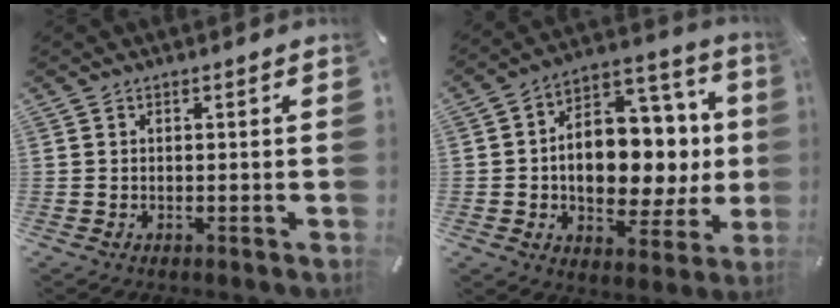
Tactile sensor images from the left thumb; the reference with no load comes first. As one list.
[{"total": 15.5, "force": [-0.5, 11.2, 10.8], "torque": [-0.154, -0.015, -0.001]}]